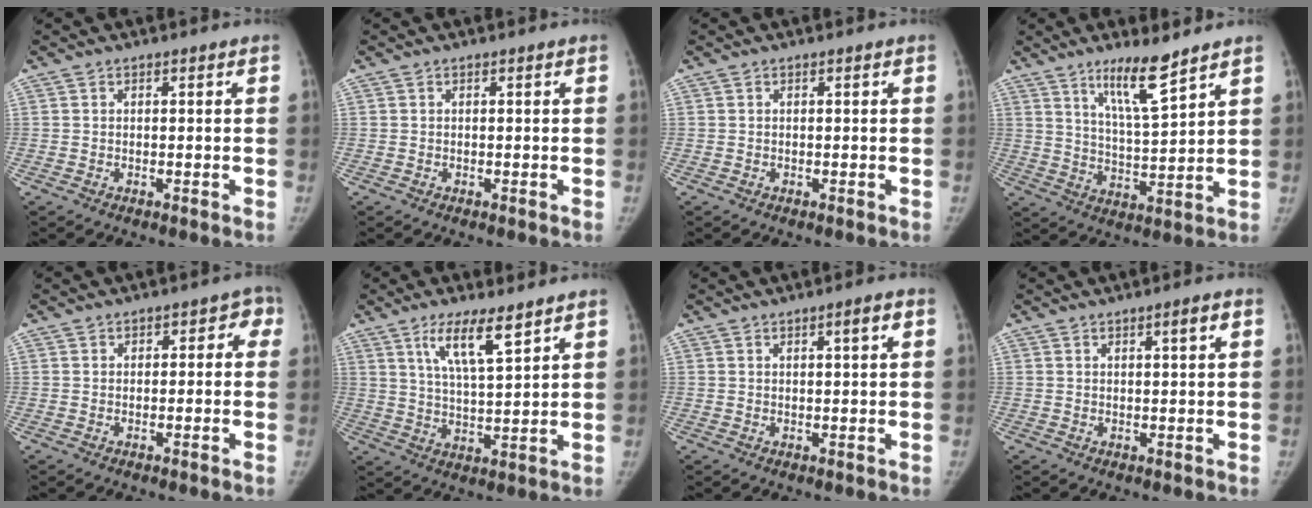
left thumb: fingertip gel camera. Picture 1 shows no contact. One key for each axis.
{"total": 0.0}
{"total": 0.0}
{"total": 9.6, "fx": 6.7, "fy": 1.1, "fz": 6.8, "tx": -0.114, "ty": -0.056, "tz": 0.125}
{"total": 3.1, "fx": 0.0, "fy": 2.4, "fz": 1.8, "tx": 0.013, "ty": 0.009, "tz": -0.014}
{"total": 8.6, "fx": 5.3, "fy": 1.7, "fz": 6.5, "tx": -0.115, "ty": -0.031, "tz": 0.103}
{"total": 2.2, "fx": 0.8, "fy": 0.2, "fz": 2.0, "tx": -0.029, "ty": -0.001, "tz": 0.012}
{"total": 2.1, "fx": 0.9, "fy": 0.2, "fz": 1.9, "tx": -0.027, "ty": -0.002, "tz": 0.014}